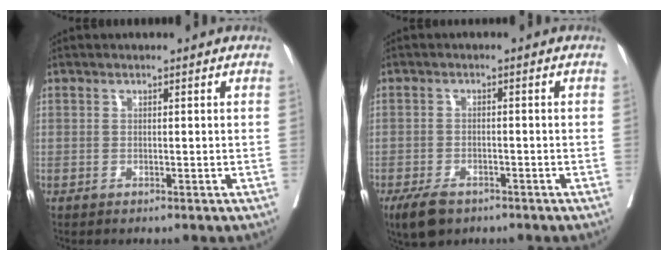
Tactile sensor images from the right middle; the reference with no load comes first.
{"total": 5.0, "force": [-3.5, 2.5, 2.6], "torque": [-0.051, -0.006, -0.056]}